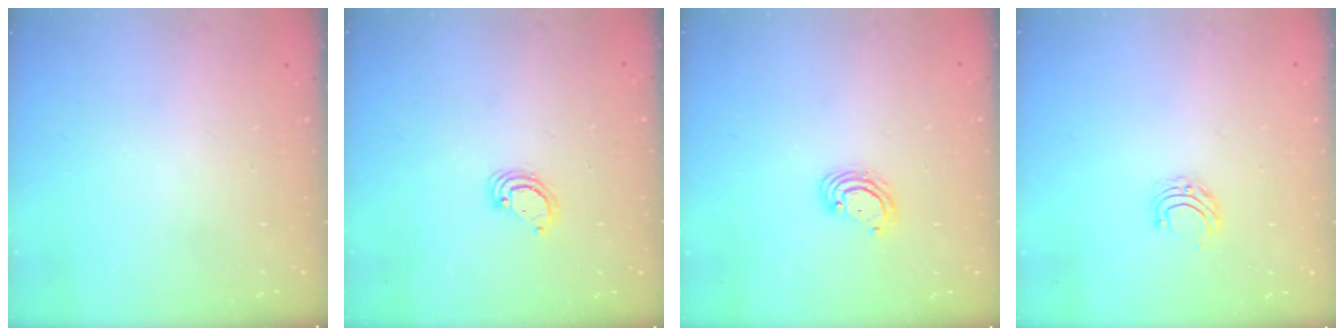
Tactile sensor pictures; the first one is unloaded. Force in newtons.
{"total": 3.9, "press": 3.9, "slide": 0.3}
{"total": 4.9, "press": 4.9, "slide": 0.4}
{"total": 5.0, "press": 5.0, "slide": 0.4}